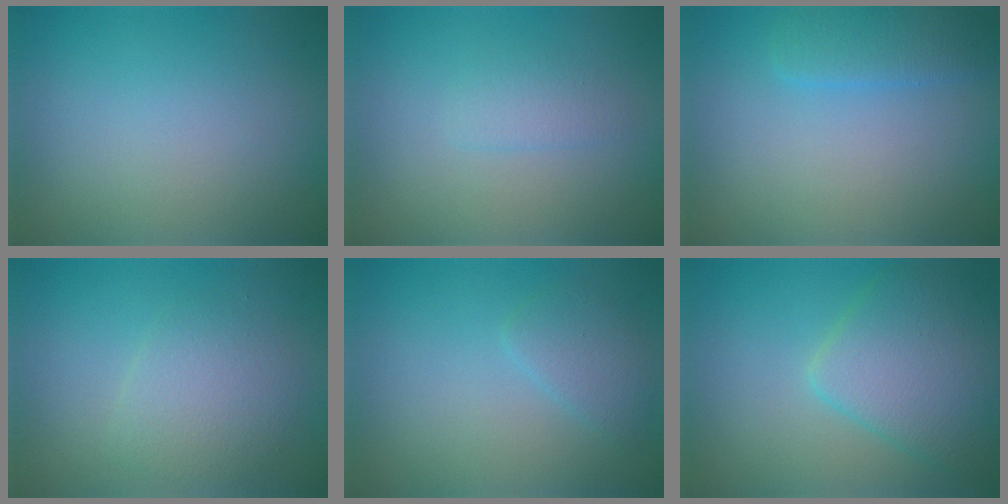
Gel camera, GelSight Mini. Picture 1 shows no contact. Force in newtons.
{"total": 1.3, "press": 1.3, "slide": 0.1}
{"total": 2.5, "press": 2.5, "slide": 0.1}
{"total": 3.0, "press": 3.0, "slide": 0.1}
{"total": 1.8, "press": 1.8, "slide": 0.1}
{"total": 5.7, "press": 5.7, "slide": 0.2}